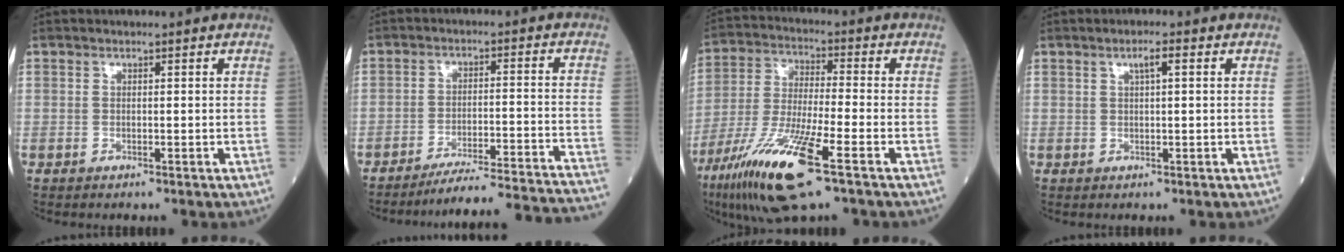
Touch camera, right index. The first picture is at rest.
{"total": 22.4, "force": [-21.2, -1.8, 7.0], "torque": [-0.046, -0.025, -0.280]}
{"total": 15.0, "force": [-7.9, 1.1, 12.7], "torque": [-0.265, -0.036, -0.145]}
{"total": 2.2, "force": [0.9, 0.2, 2.0], "torque": [-0.035, 0.004, 0.015]}